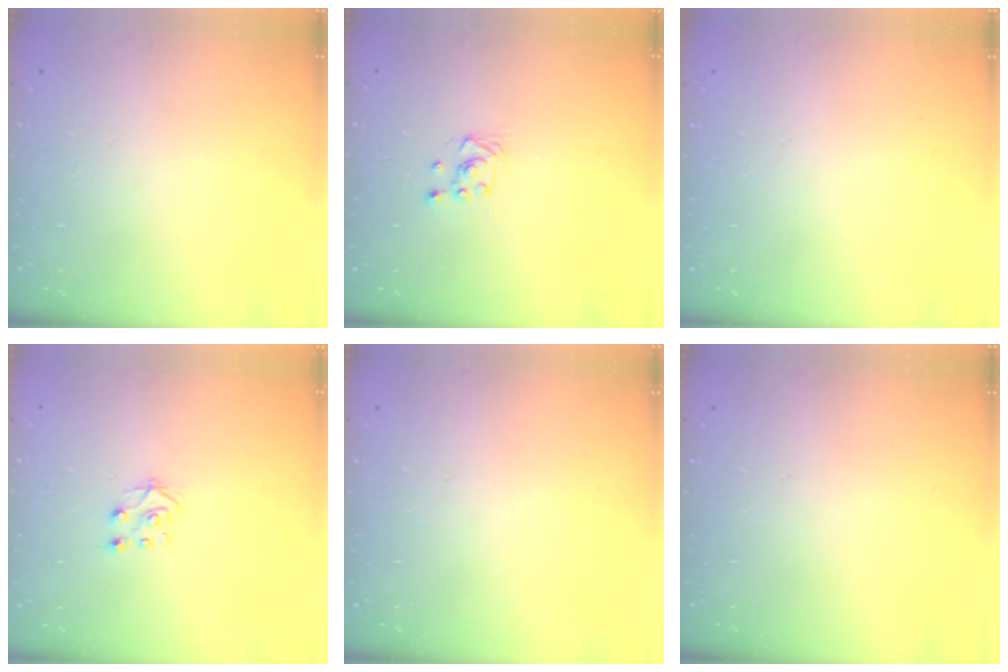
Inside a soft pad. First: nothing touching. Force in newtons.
{"total": 3.1, "press": 2.8, "slide": 1.3}
{"total": 0.0}
{"total": 6.9, "press": 6.9, "slide": 0.6}
{"total": 0.0}
{"total": 0.0}